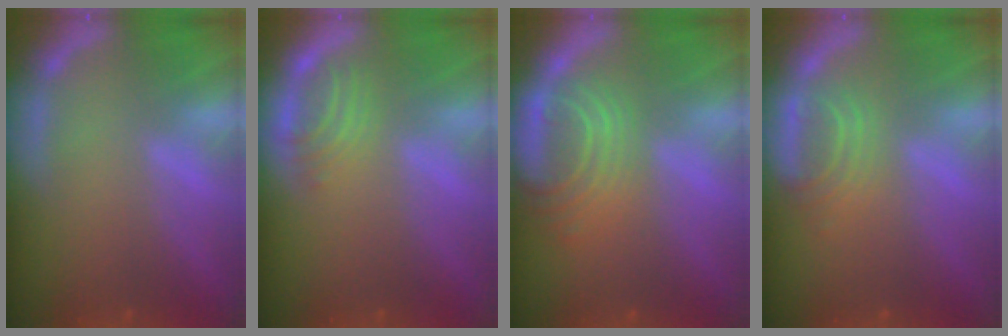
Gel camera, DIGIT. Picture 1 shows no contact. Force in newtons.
{"total": 2.9}
{"total": 7.0}
{"total": 3.5}